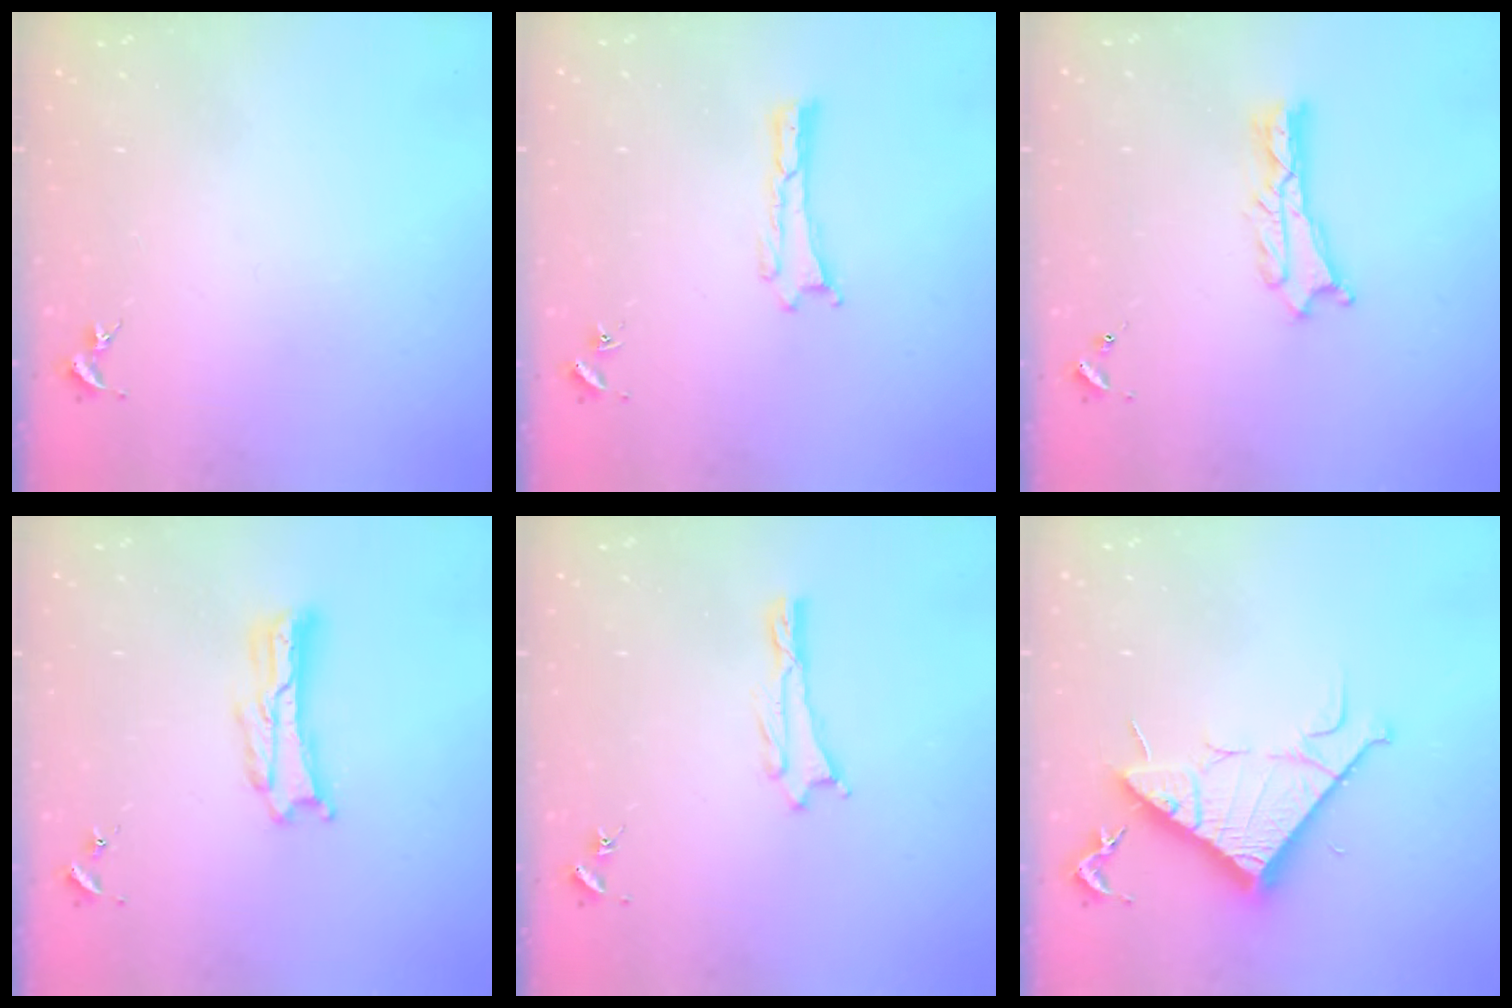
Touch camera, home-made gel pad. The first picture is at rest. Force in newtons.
{"total": 0.0}
{"total": 1.8, "press": 1.7, "slide": 0.2}
{"total": 2.4, "press": 2.4, "slide": 0.3}
{"total": 0.7, "press": 0.7, "slide": 0.1}
{"total": 10.2, "press": 10.2, "slide": 0.3}